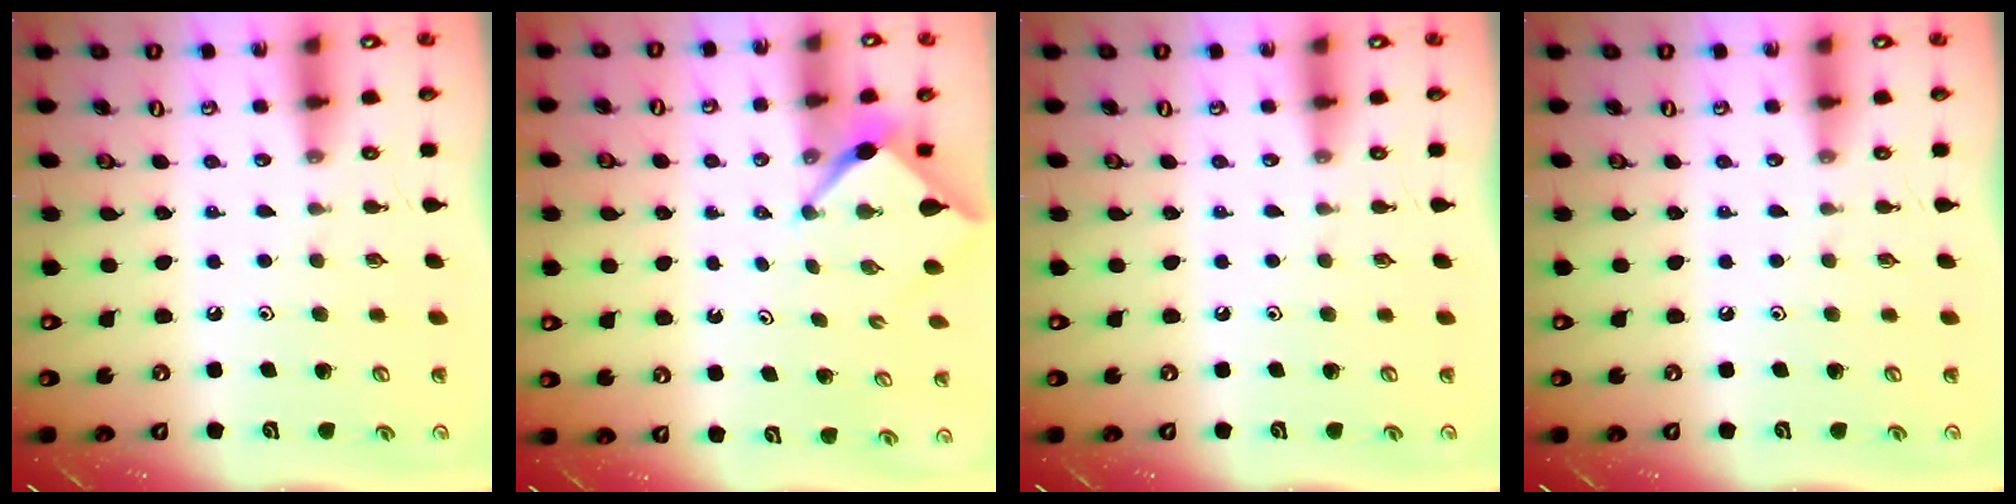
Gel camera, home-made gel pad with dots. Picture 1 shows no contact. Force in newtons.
{"total": 2.6, "press": 2.6, "slide": 0.3}
{"total": 0.0}
{"total": 0.0}